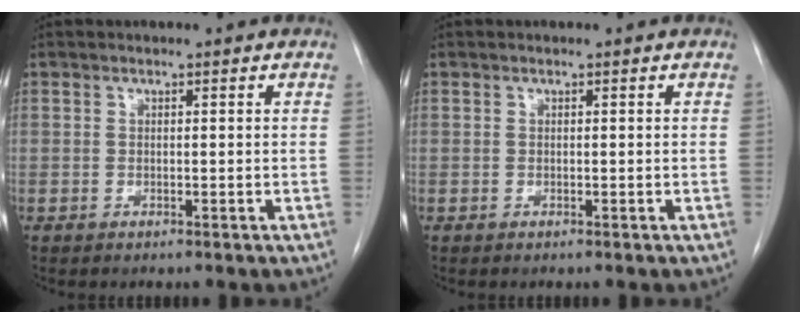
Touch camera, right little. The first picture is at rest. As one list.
[{"total": 0.0}]